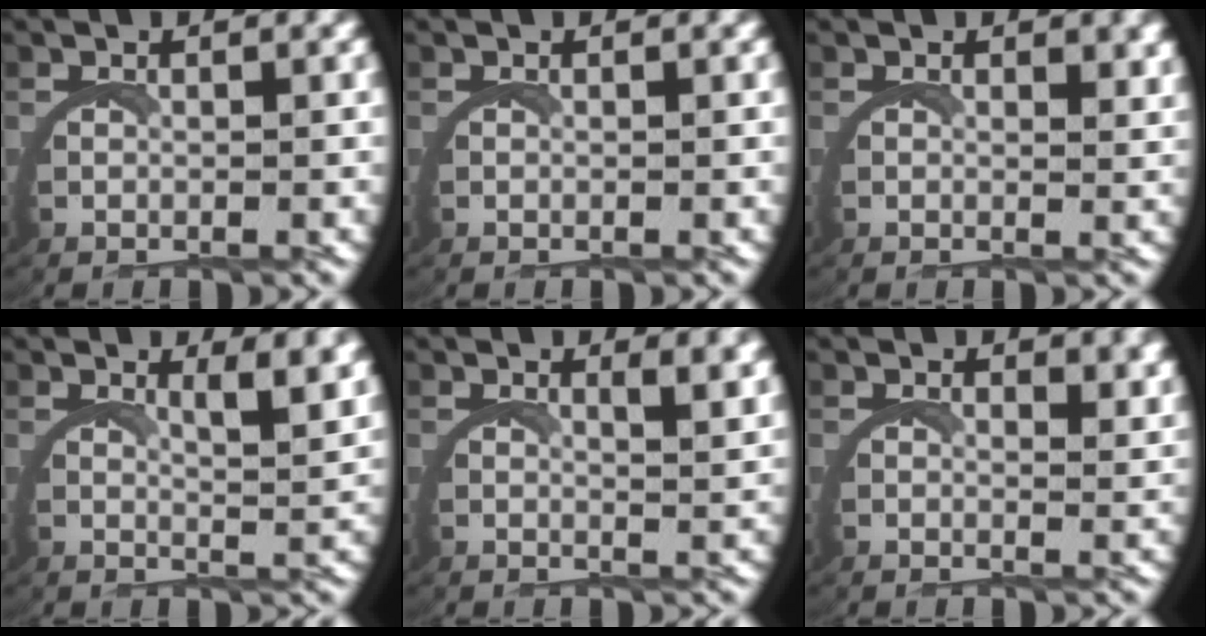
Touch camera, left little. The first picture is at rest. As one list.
[{"total": 0.0}, {"total": 1.3, "force": [1.1, 0.0, 0.5], "torque": [-0.014, -0.003, 0.015]}, {"total": 3.4, "force": [2.5, -0.2, 2.3], "torque": [-0.039, -0.012, 0.039]}, {"total": 2.3, "force": [1.9, -0.3, 1.3], "torque": [-0.025, -0.009, 0.030]}, {"total": 2.0, "force": [1.8, 0.0, 0.7], "torque": [-0.019, -0.008, 0.027]}]